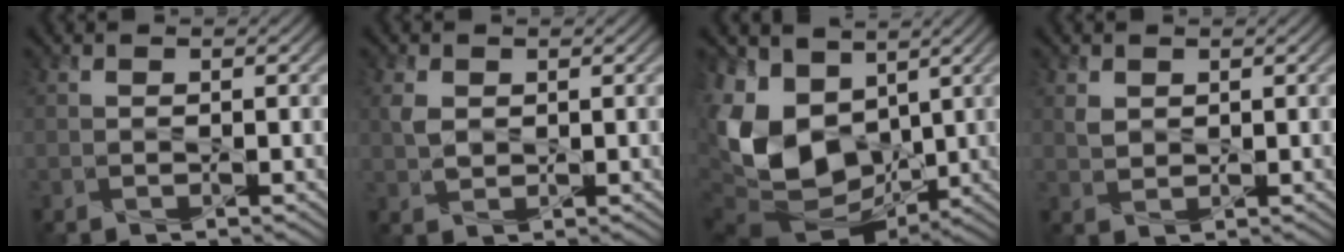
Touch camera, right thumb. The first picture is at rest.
{"total": 2.3, "force": [0.6, 1.7, 1.4], "torque": [-0.041, 0.000, 0.015]}
{"total": 16.7, "force": [1.9, 11.9, 11.5], "torque": [-0.303, -0.029, 0.057]}
{"total": 1.6, "force": [0.8, 1.2, 0.8], "torque": [-0.023, -0.001, 0.020]}